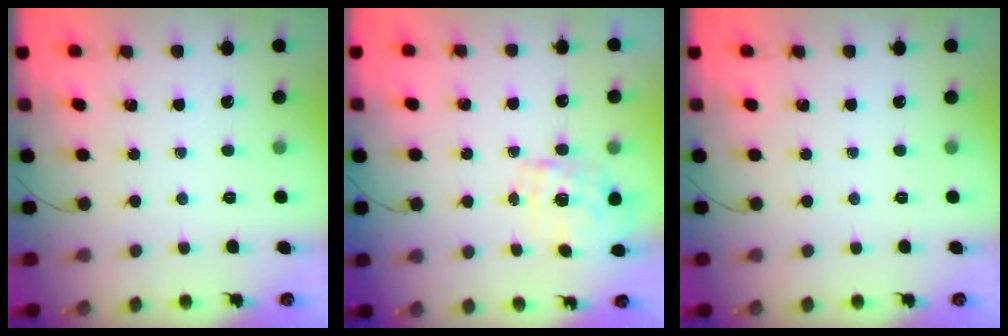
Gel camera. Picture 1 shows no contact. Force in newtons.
{"total": 2.2, "press": 2.2, "slide": 0.4}
{"total": 0.0}